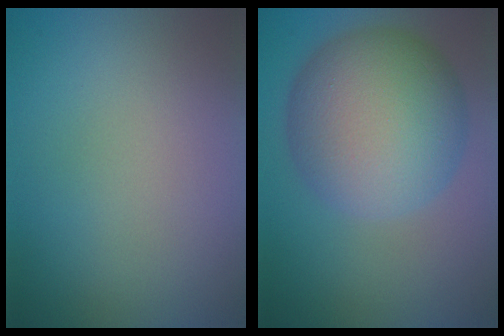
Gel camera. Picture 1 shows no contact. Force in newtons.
{"total": 11.2, "press": 11.2, "slide": 0.3}